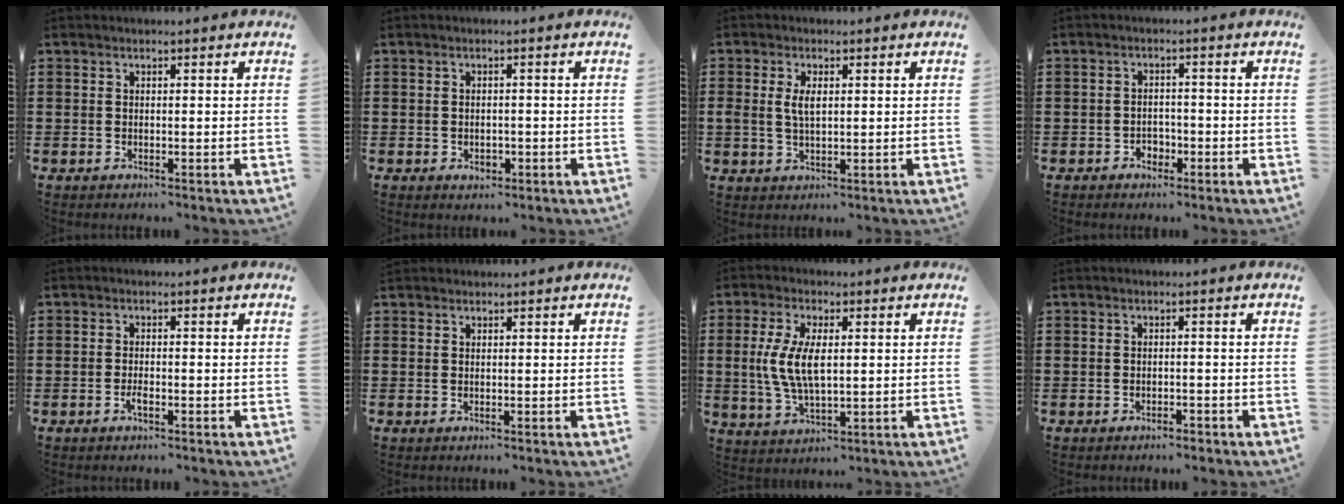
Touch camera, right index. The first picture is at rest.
{"total": 1.5, "force": [-0.5, 1.0, 1.0], "torque": [-0.020, 0.002, -0.011]}
{"total": 3.6, "force": [0.7, 1.7, 3.1], "torque": [-0.064, 0.007, 0.010]}
{"total": 2.0, "force": [-1.4, 1.4, 0.6], "torque": [-0.018, 0.000, -0.030]}
{"total": 1.6, "force": [-0.9, 0.3, 1.3], "torque": [-0.033, -0.004, -0.018]}
{"total": 0.6, "force": [0.6, 0.3, -0.1], "torque": [0.000, 0.002, 0.012]}
{"total": 7.6, "force": [0.6, 3.4, 6.8], "torque": [-0.152, 0.003, 0.006]}
{"total": 1.2, "force": [-1.1, 0.2, 0.4], "torque": [-0.012, -0.002, -0.022]}